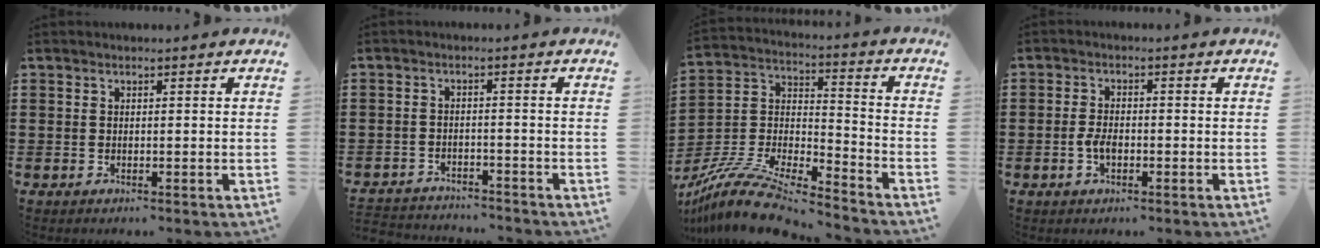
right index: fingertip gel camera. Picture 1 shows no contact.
{"total": 2.8, "force": [-2.8, 0.3, -0.2], "torque": [-0.005, -0.001, -0.061]}
{"total": 11.1, "force": [-9.8, 2.3, 4.7], "torque": [-0.095, 0.020, -0.195]}
{"total": 2.6, "force": [-0.9, 1.2, 2.2], "torque": [-0.058, -0.007, -0.019]}